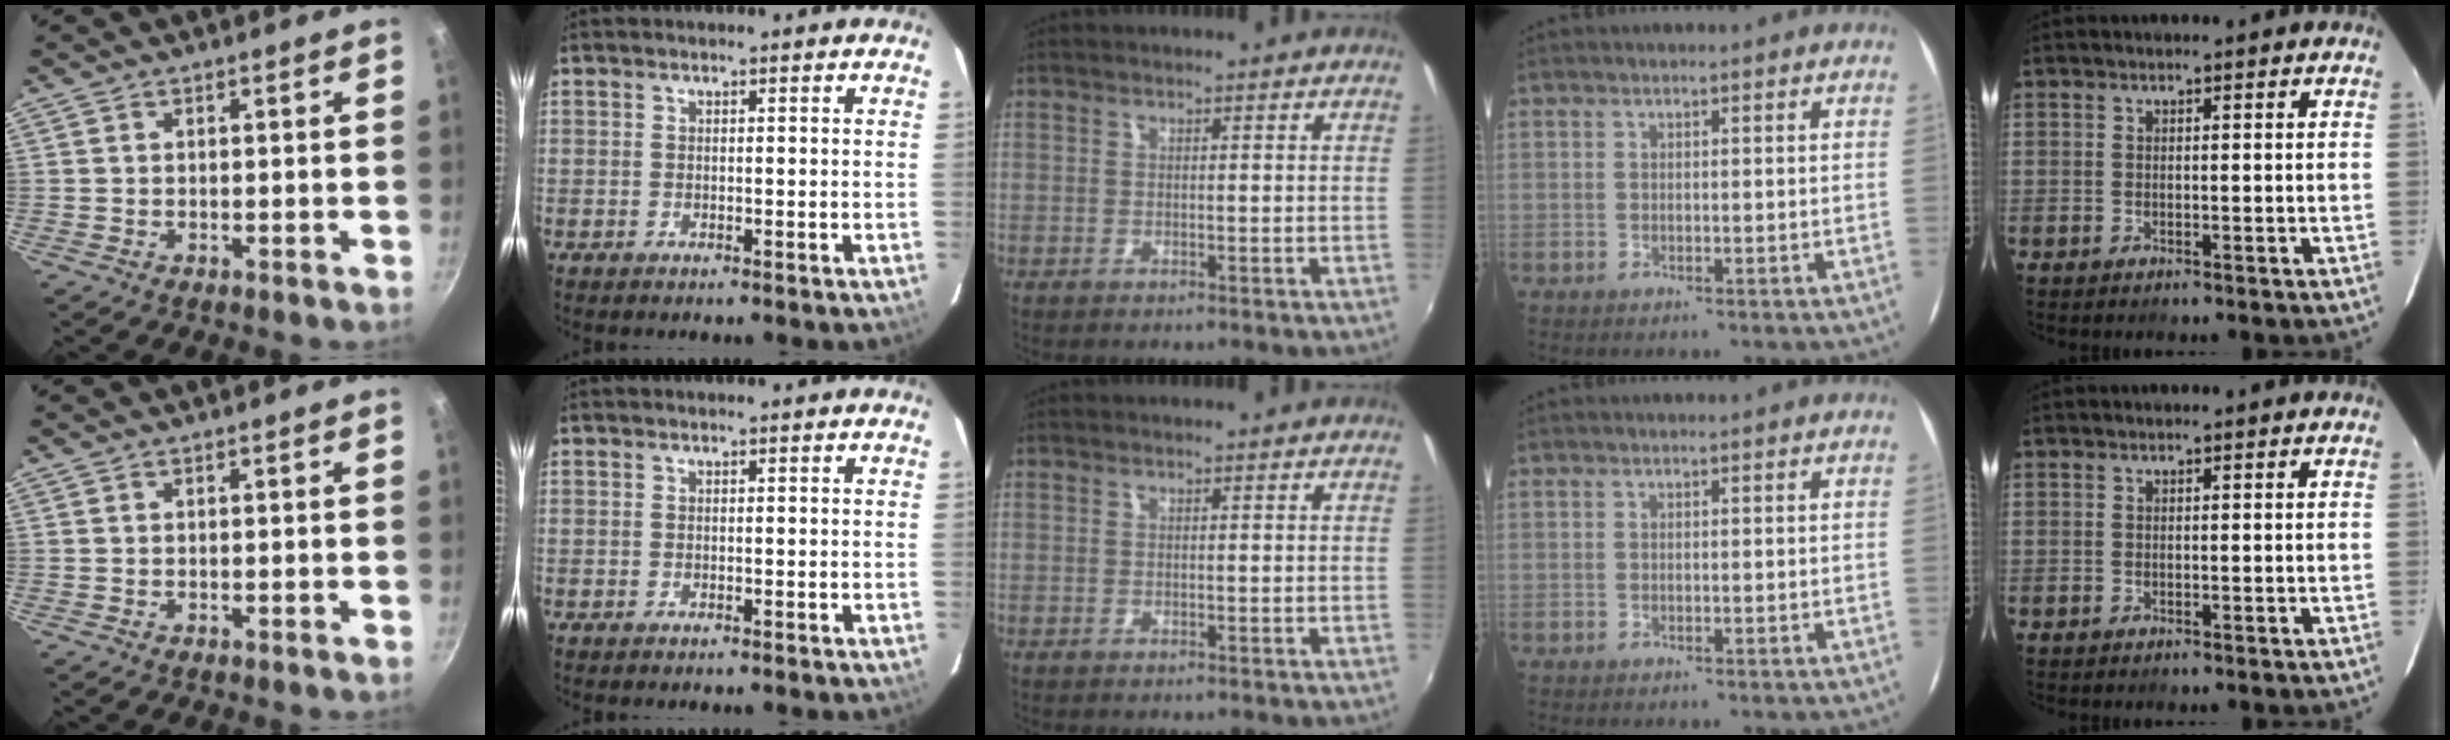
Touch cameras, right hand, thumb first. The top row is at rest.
{}